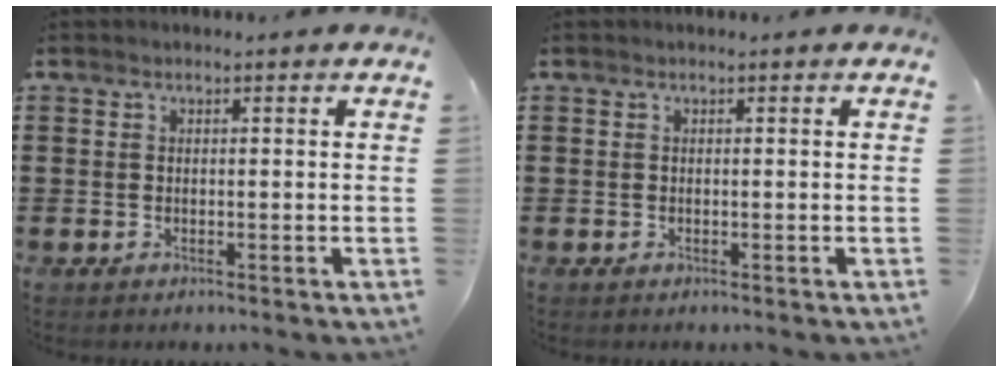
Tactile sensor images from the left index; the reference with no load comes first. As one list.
[{"total": 0.0}]